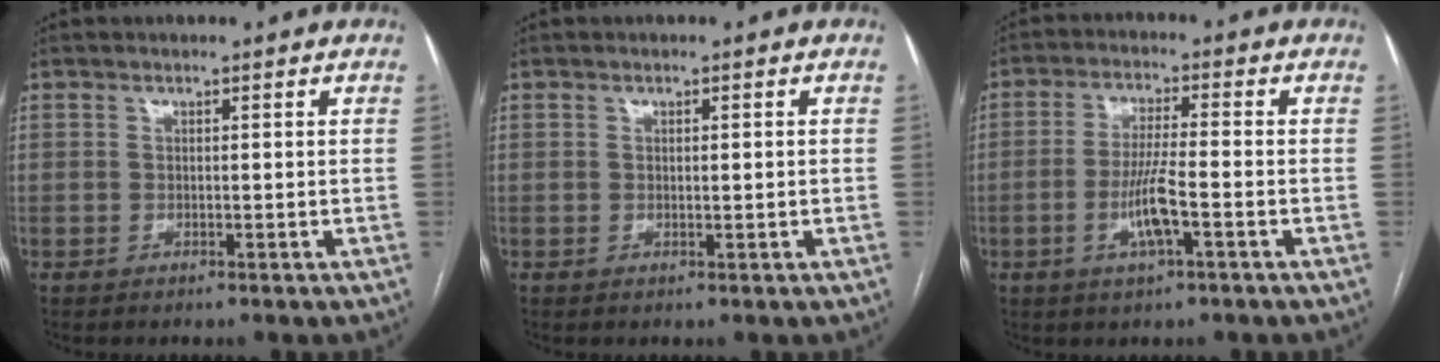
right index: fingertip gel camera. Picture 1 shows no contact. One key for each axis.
{"total": 0.9, "fx": 0.0, "fy": 0.1, "fz": 0.9, "tx": -0.018, "ty": -0.002, "tz": 0.003}
{"total": 6.6, "fx": -2.3, "fy": 0.6, "fz": 6.2, "tx": -0.124, "ty": -0.003, "tz": -0.043}